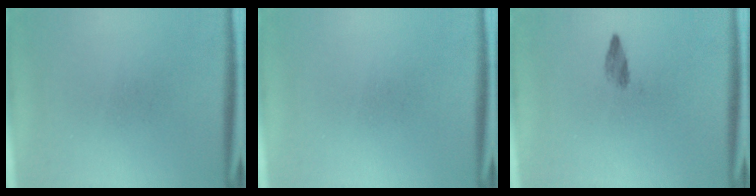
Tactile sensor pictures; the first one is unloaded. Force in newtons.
{"total": 0.0}
{"total": 1.4}